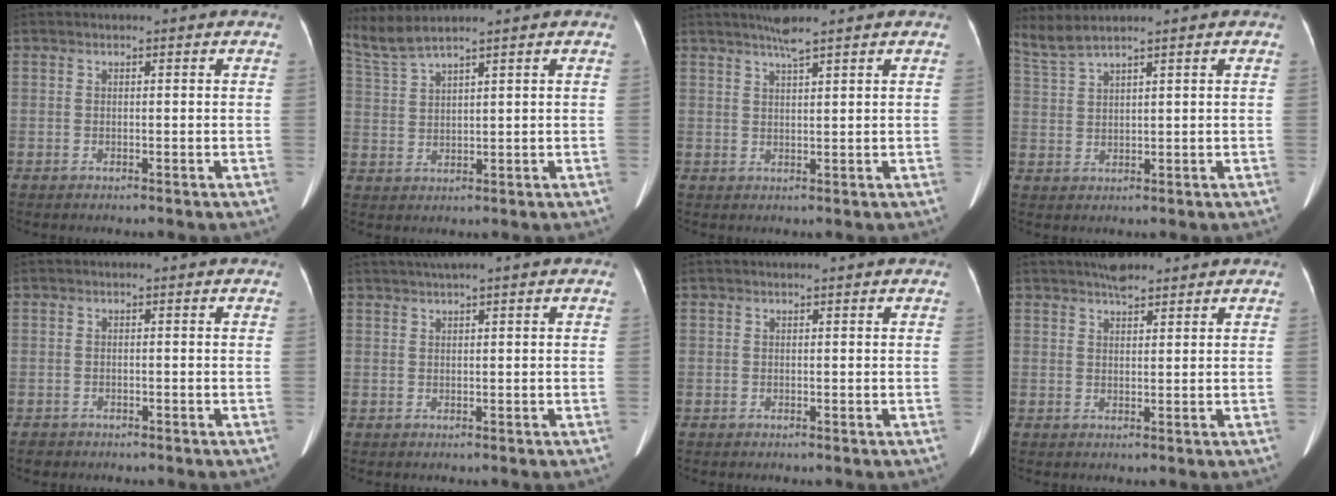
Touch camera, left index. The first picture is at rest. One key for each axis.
{"total": 4.5, "fx": 4.1, "fy": -1.2, "fz": 1.4, "tx": -0.050, "ty": 0.004, "tz": 0.099}
{"total": 3.4, "fx": 2.8, "fy": -0.5, "fz": 2.0, "tx": -0.038, "ty": 0.006, "tz": 0.052}
{"total": 3.8, "fx": 3.5, "fy": -0.9, "fz": 1.3, "tx": -0.048, "ty": 0.010, "tz": 0.086}
{"total": 1.0, "fx": -0.8, "fy": 0.6, "fz": 0.0, "tx": -0.011, "ty": -0.001, "tz": -0.012}
{"total": 3.4, "fx": 2.5, "fy": -0.5, "fz": 2.3, "tx": -0.043, "ty": 0.024, "tz": 0.048}
{"total": 0.6, "fx": 0.5, "fy": -0.1, "fz": 0.3, "tx": -0.003, "ty": 0.007, "tz": 0.006}
{"total": 3.5, "fx": 3.0, "fy": 0.8, "fz": 1.5, "tx": -0.028, "ty": 0.015, "tz": 0.050}